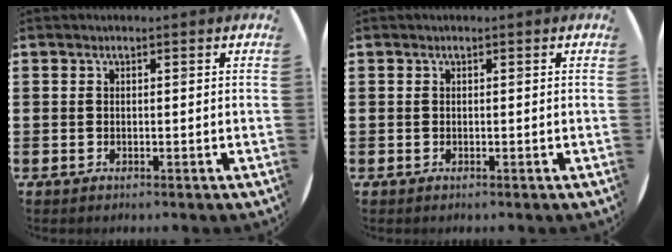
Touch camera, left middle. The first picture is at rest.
{"total": 0.0}